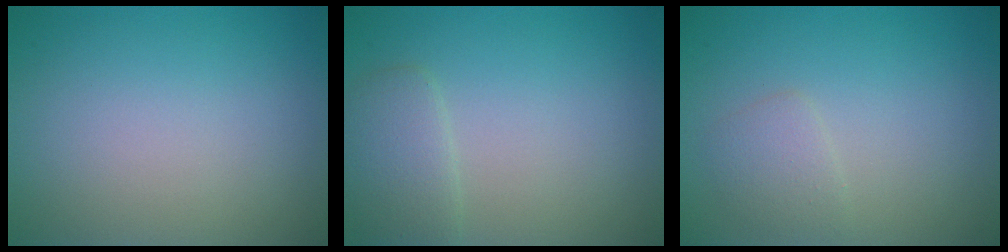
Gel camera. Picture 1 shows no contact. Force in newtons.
{"total": 2.4, "press": 2.4, "slide": 0.1}
{"total": 1.5, "press": 1.5, "slide": 0.1}